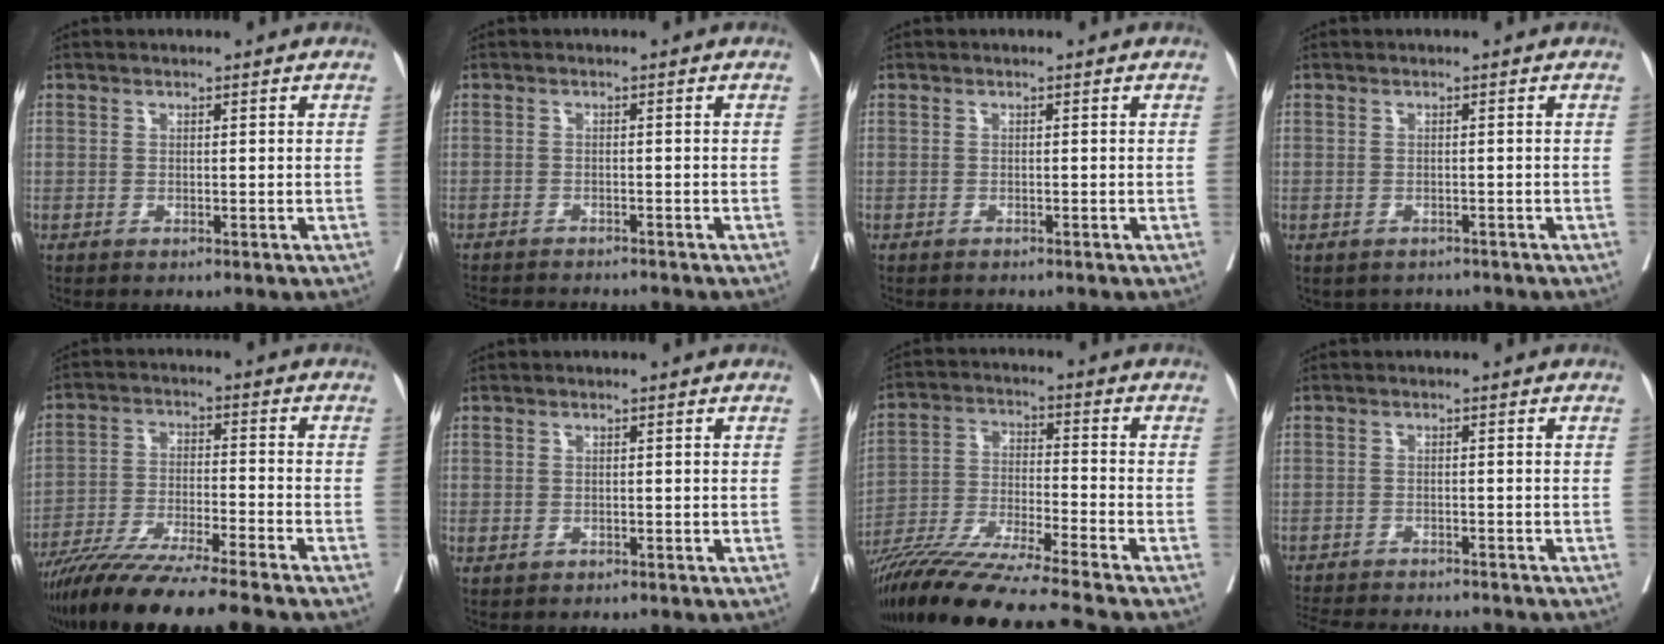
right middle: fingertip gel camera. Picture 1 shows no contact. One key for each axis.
{"total": 8.1, "fx": -7.7, "fy": 1.0, "fz": 2.4, "tx": -0.028, "ty": -0.007, "tz": -0.105}
{"total": 1.5, "fx": -1.4, "fy": 0.4, "fz": 0.4, "tx": -0.011, "ty": -0.004, "tz": -0.019}
{"total": 2.8, "fx": -2.4, "fy": 1.4, "fz": 0.1, "tx": 0.000, "ty": 0.004, "tz": -0.033}
{"total": 13.8, "fx": -11.6, "fy": -0.9, "fz": 7.5, "tx": -0.123, "ty": -0.032, "tz": -0.197}
{"total": 1.0, "fx": -0.3, "fy": 0.9, "fz": 0.5, "tx": -0.009, "ty": 0.001, "tz": 0.001}
{"total": 17.8, "fx": -15.4, "fy": -1.7, "fz": 8.8, "tx": -0.172, "ty": -0.041, "tz": -0.272}
{"total": 12.9, "fx": -11.9, "fy": 2.4, "fz": 4.5, "tx": -0.087, "ty": -0.011, "tz": -0.161}